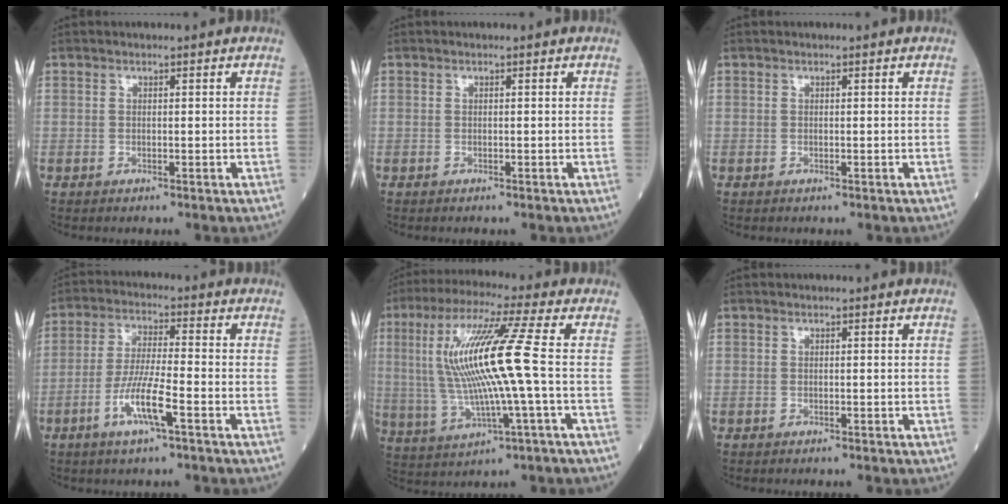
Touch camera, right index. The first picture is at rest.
{"total": 0.0}
{"total": 0.0}
{"total": 7.6, "force": [-3.3, 0.3, 6.8], "torque": [-0.139, -0.005, -0.063]}
{"total": 14.7, "force": [0.9, -0.3, 14.6], "torque": [-0.309, 0.013, 0.015]}
{"total": 0.9, "force": [-0.7, 0.0, 0.5], "torque": [-0.010, 0.000, -0.006]}